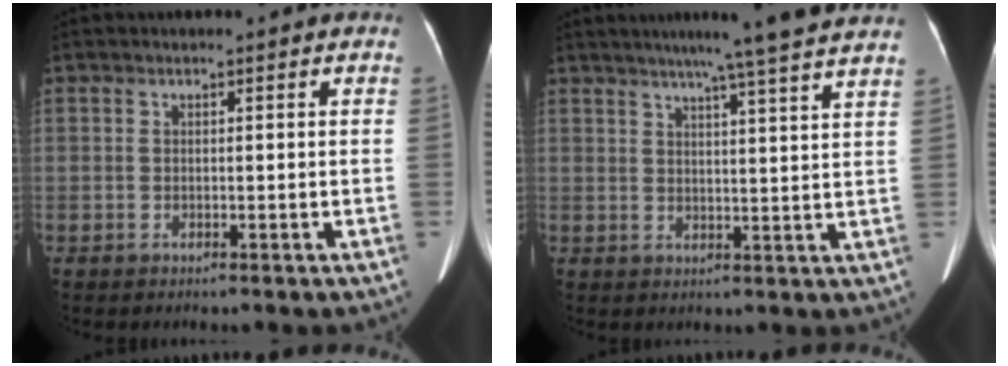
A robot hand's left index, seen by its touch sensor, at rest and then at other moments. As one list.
[{"total": 14.3, "force": [12.0, -1.2, 7.6], "torque": [-0.116, 0.001, 0.138]}]